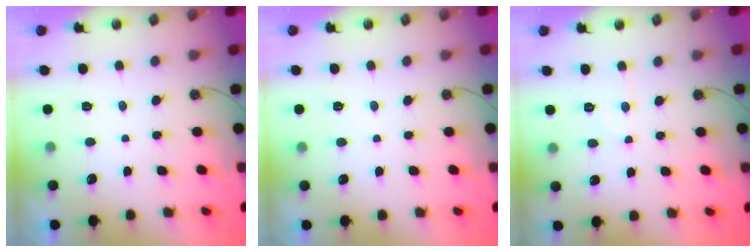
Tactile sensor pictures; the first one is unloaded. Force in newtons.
{"total": 3.3, "press": 3.2, "slide": 0.5}
{"total": 5.8, "press": 5.7, "slide": 0.5}